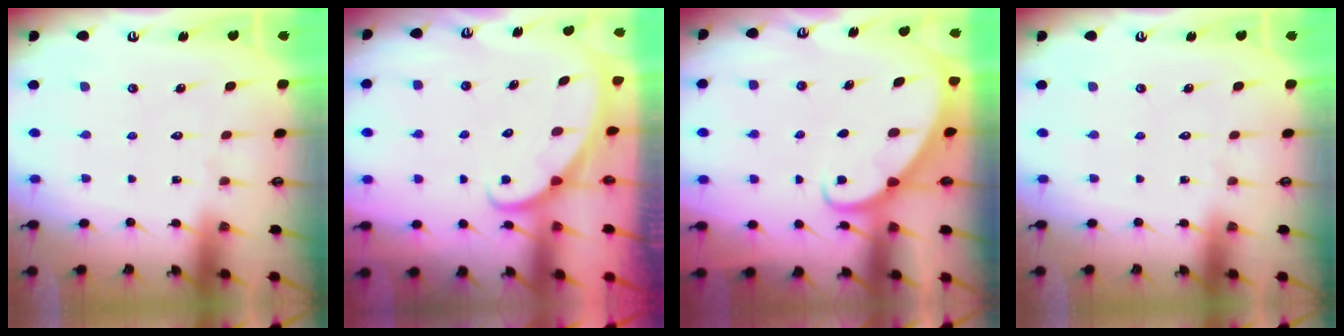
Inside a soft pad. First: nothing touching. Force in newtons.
{"total": 2.0, "press": 2.0, "slide": 0.0}
{"total": 2.7, "press": 2.6, "slide": 0.4}
{"total": 0.0}